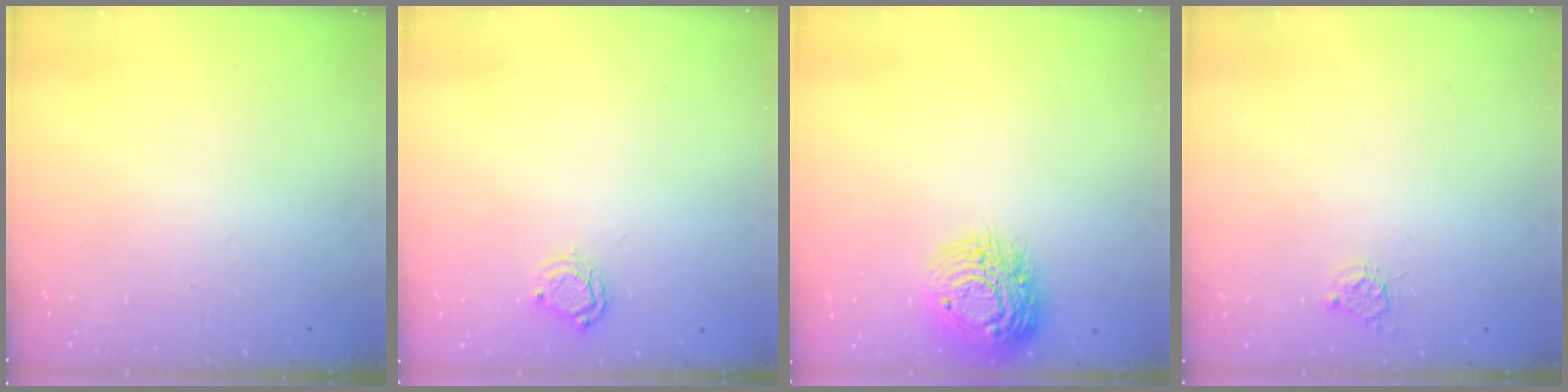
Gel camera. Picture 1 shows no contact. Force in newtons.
{"total": 5.2, "press": 5.1, "slide": 0.5}
{"total": 15.3, "press": 15.3, "slide": 1.2}
{"total": 3.8, "press": 3.8, "slide": 0.2}